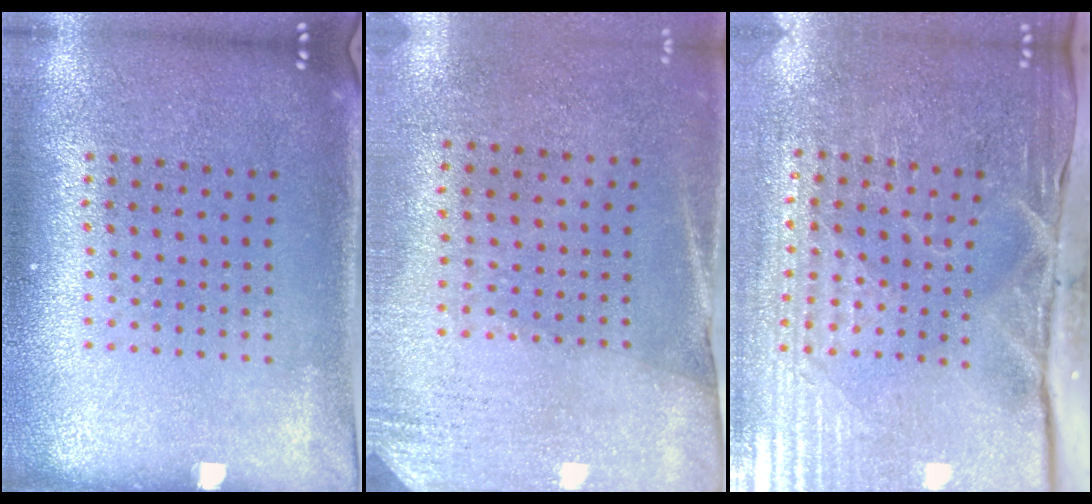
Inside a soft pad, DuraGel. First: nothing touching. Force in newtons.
{"total": 2.6, "press": 2.3, "slide": 1.3}
{"total": 4.8, "press": 4.3, "slide": 2.2}